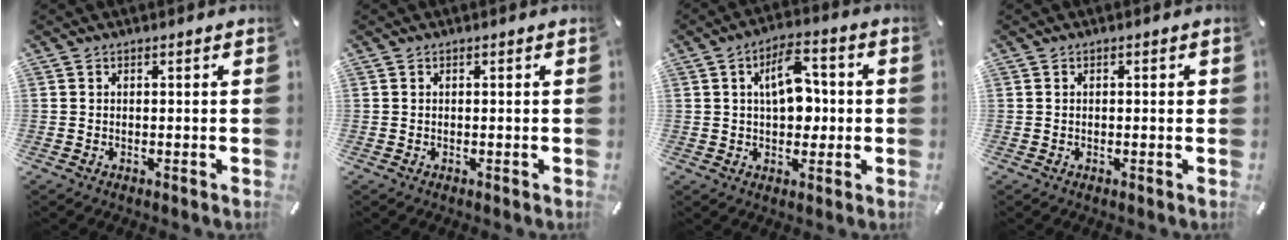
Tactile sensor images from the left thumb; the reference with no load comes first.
{"total": 0.0}
{"total": 10.3, "force": [1.4, 6.4, 7.9], "torque": [-0.119, 0.002, 0.020]}
{"total": 1.0, "force": [0.0, 0.5, 0.8], "torque": [-0.016, 0.003, -0.002]}